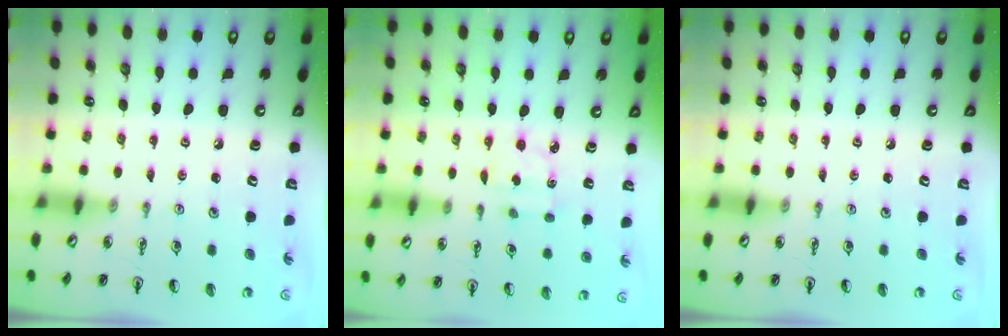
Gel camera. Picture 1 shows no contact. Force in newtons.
{"total": 2.3, "press": 2.3, "slide": 0.2}
{"total": 0.0}